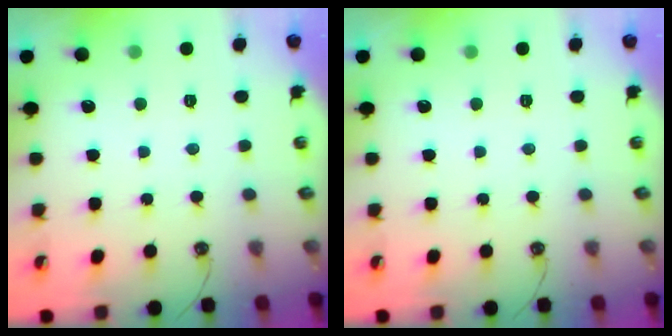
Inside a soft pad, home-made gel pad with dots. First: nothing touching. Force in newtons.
{"total": 0.0}